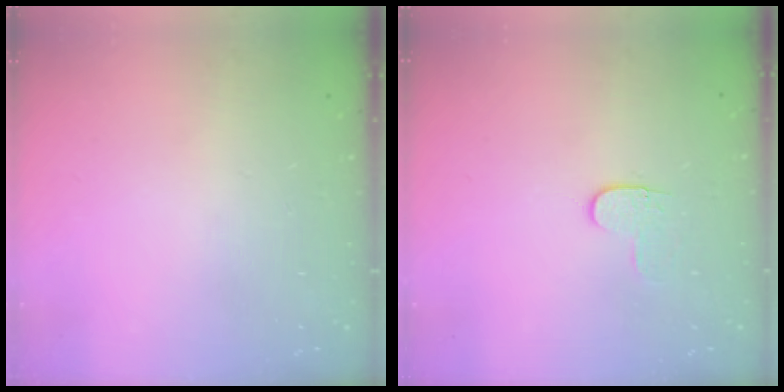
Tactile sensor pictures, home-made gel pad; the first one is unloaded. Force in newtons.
{"total": 3.8, "press": 3.8, "slide": 0.5}